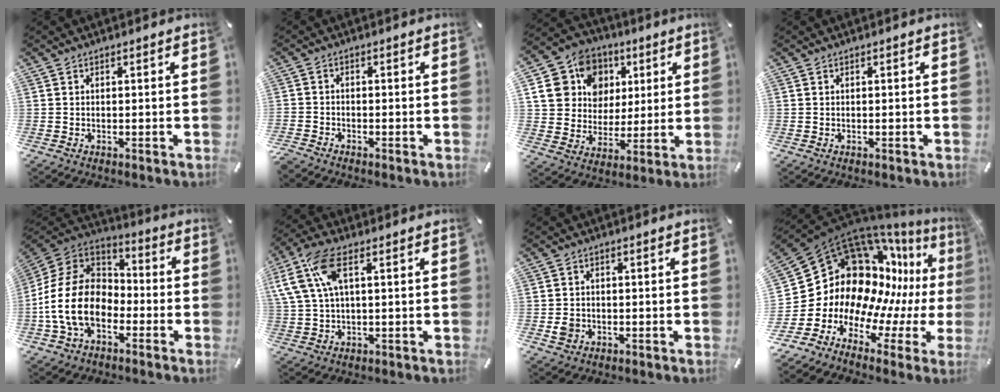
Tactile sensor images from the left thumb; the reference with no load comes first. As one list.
[{"total": 1.9, "force": [-1.8, 0.6, 0.3], "torque": [-0.012, 0.005, -0.038]}, {"total": 17.0, "force": [5.5, 14.9, 6.3], "torque": [-0.113, -0.010, 0.107]}, {"total": 0.0}, {"total": 16.1, "force": [-5.9, 11.4, 9.7], "torque": [-0.216, 0.033, -0.108]}, {"total": 11.4, "force": [3.4, 5.1, 9.6], "torque": [-0.210, -0.003, 0.064]}, {"total": 3.1, "force": [-0.6, 2.7, 1.3], "torque": [-0.015, 0.002, -0.011]}, {"total": 19.2, "force": [5.0, 15.7, 9.8], "torque": [-0.180, -0.107, 0.133]}]